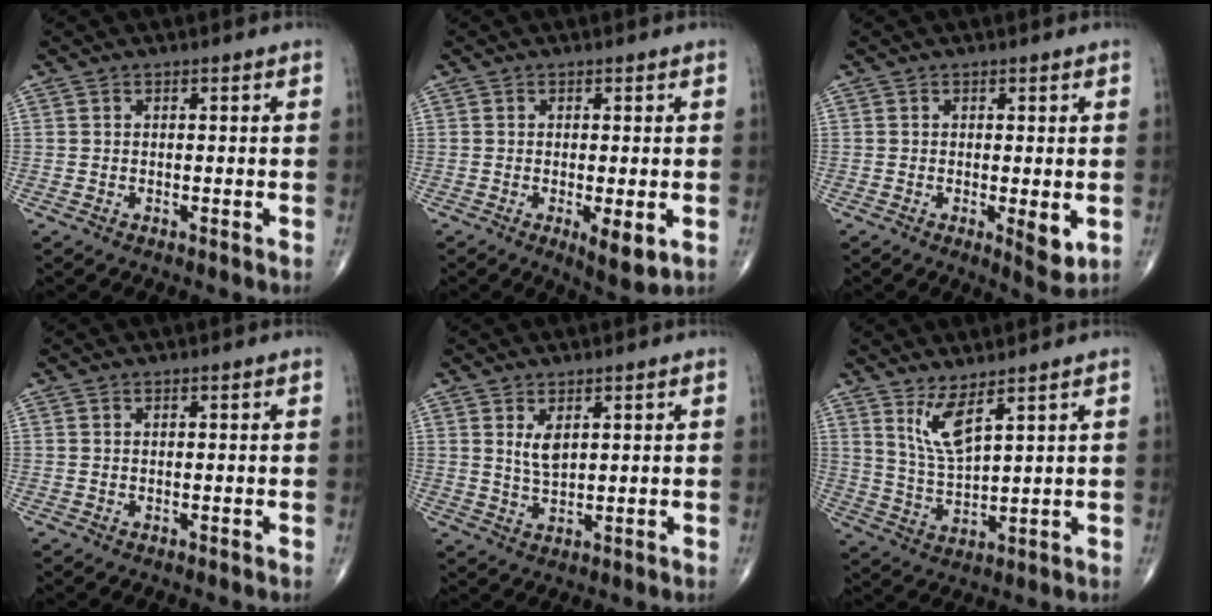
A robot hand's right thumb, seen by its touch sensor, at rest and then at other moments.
{"total": 5.3, "force": [-1.4, 1.5, 4.8], "torque": [-0.075, -0.016, -0.021]}
{"total": 4.2, "force": [-0.7, 1.2, 4.0], "torque": [-0.058, -0.014, -0.011]}
{"total": 0.0}
{"total": 3.6, "force": [1.5, 1.6, 2.8], "torque": [-0.048, -0.015, 0.034]}
{"total": 6.3, "force": [4.0, 1.3, 4.7], "torque": [-0.096, -0.043, 0.088]}